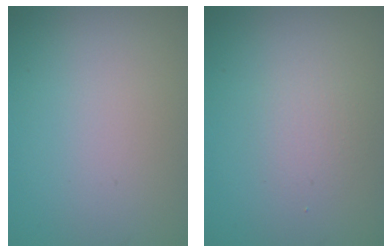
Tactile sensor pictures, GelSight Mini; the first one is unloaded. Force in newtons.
{"total": 1.5, "press": 1.5, "slide": 0.1}